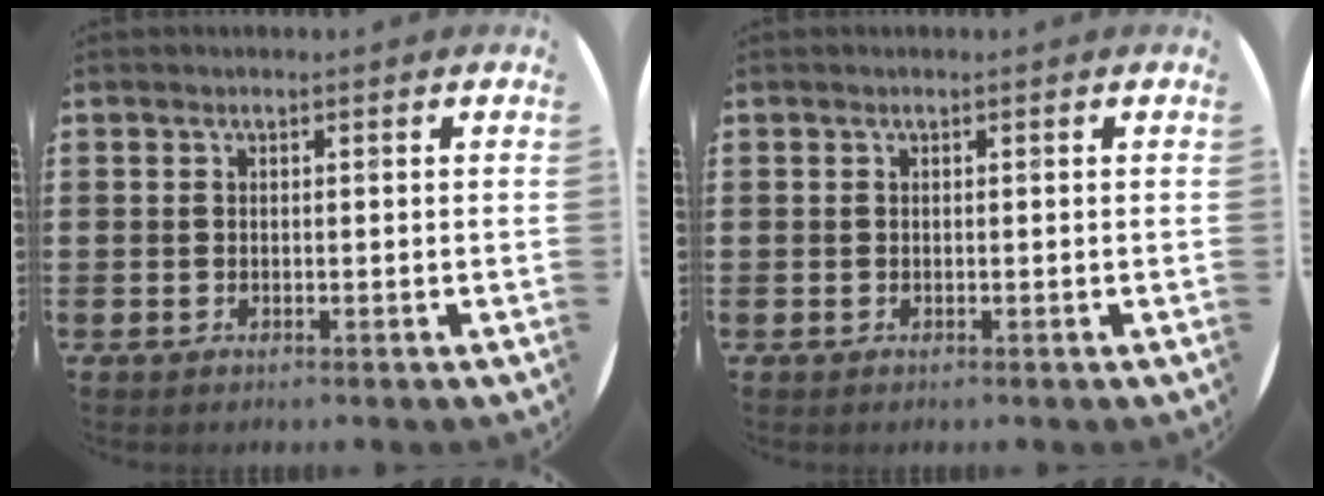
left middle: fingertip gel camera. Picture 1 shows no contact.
{"total": 0.0}